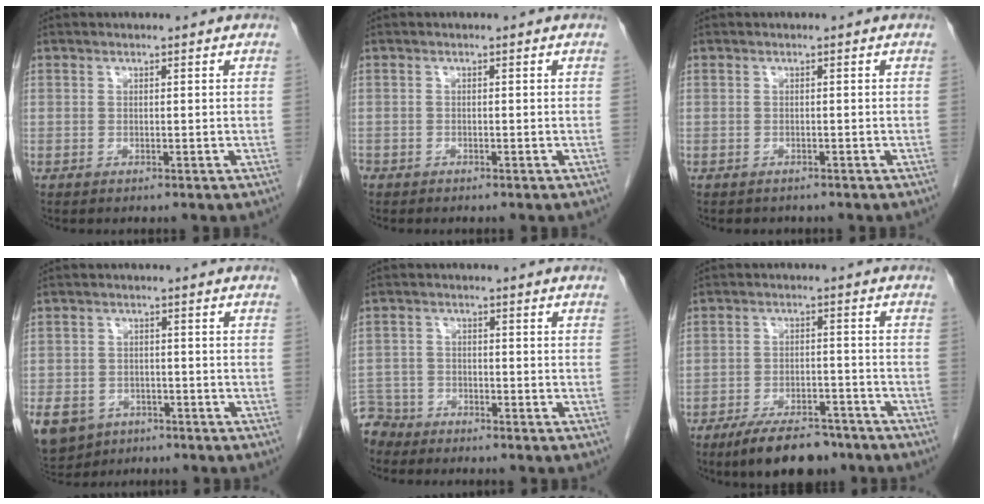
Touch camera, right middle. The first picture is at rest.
{"total": 1.1, "force": [-0.8, 0.7, 0.2], "torque": [-0.012, 0.000, -0.017]}
{"total": 1.5, "force": [-1.3, 0.7, 0.2], "torque": [-0.011, -0.001, -0.017]}
{"total": 13.0, "force": [-7.6, 9.5, 4.7], "torque": [-0.140, -0.010, -0.109]}
{"total": 5.8, "force": [-5.2, 2.3, -0.7], "torque": [0.014, -0.005, -0.104]}
{"total": 10.1, "force": [-8.0, 3.6, 5.1], "torque": [-0.077, -0.006, -0.130]}